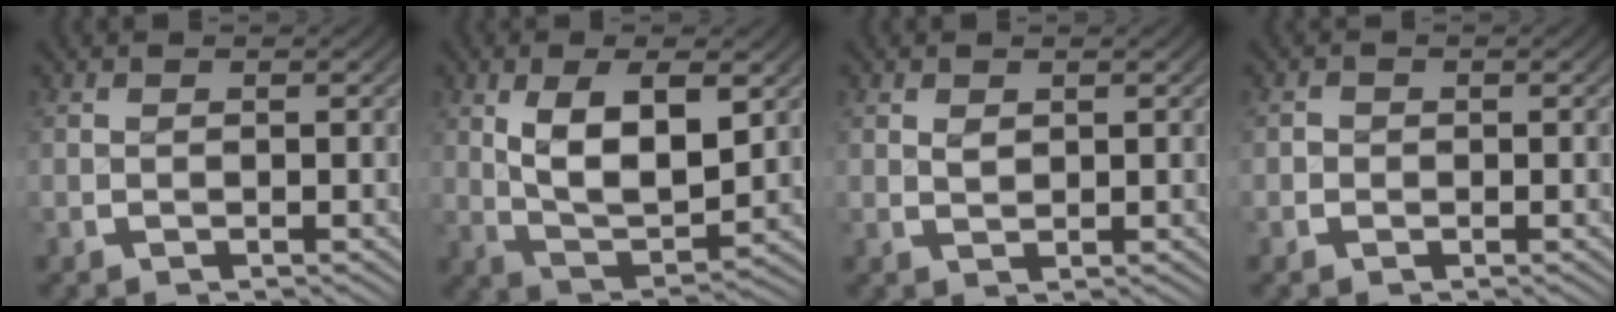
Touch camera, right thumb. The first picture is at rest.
{"total": 7.6, "force": [0.2, 4.1, 6.4], "torque": [-0.125, -0.023, 0.014]}
{"total": 0.8, "force": [0.7, 0.3, 0.1], "torque": [0.002, -0.003, 0.018]}
{"total": 0.9, "force": [-0.4, 0.8, -0.1], "torque": [0.001, -0.006, -0.008]}